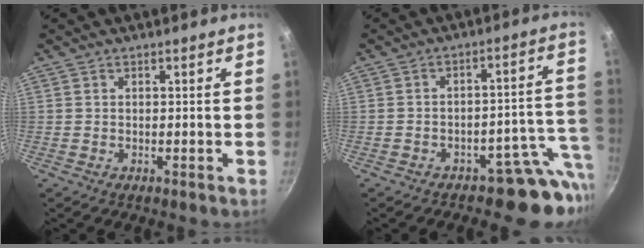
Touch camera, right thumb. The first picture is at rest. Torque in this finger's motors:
{"motor_torque": [2.45, 0.52, 0.99, -1.09, 0.01]}